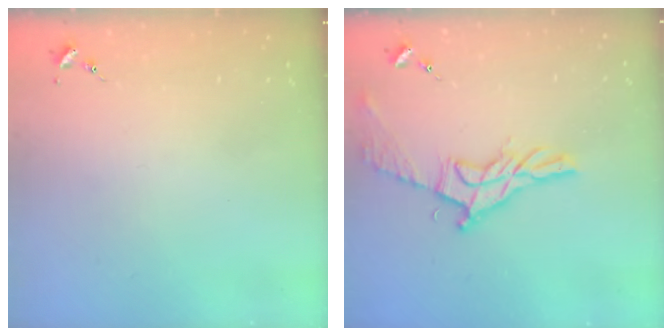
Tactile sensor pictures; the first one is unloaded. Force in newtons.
{"total": 12.7, "press": 12.7, "slide": 0.6}